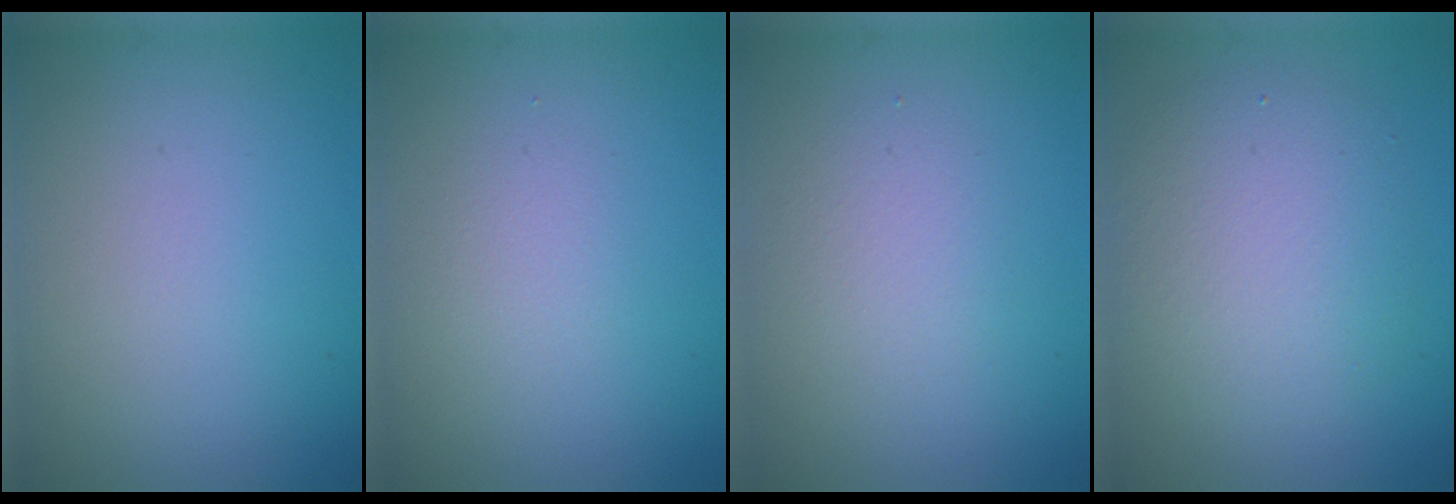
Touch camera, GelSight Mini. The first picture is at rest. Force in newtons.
{"total": 1.3, "press": 1.3, "slide": 0.1}
{"total": 1.9, "press": 1.9, "slide": 0.1}
{"total": 5.1, "press": 5.1, "slide": 0.2}